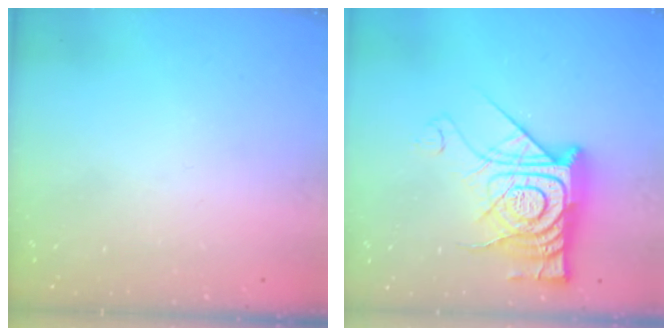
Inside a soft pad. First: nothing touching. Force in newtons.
{"total": 20.4, "press": 20.4, "slide": 1.8}